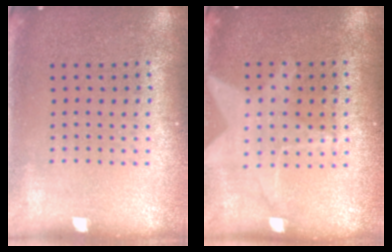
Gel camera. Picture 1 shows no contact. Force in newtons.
{"total": 0.6, "press": 0.5, "slide": 0.2}